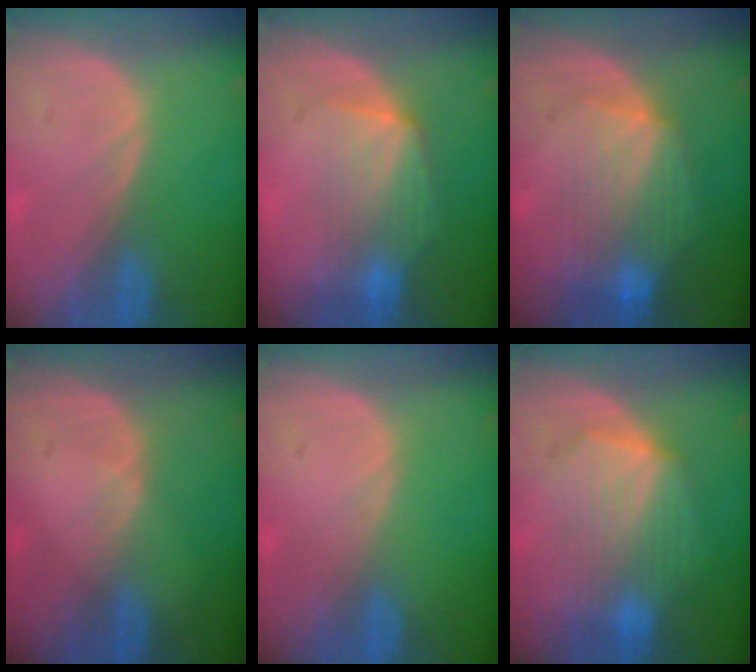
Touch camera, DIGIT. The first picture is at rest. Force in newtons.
{"total": 6.9, "press": 6.4, "slide": 2.7}
{"total": 8.8, "press": 8.1, "slide": 3.6}
{"total": 1.1, "press": 0.8, "slide": 0.8}
{"total": 0.0}
{"total": 7.8, "press": 7.8, "slide": 0.1}